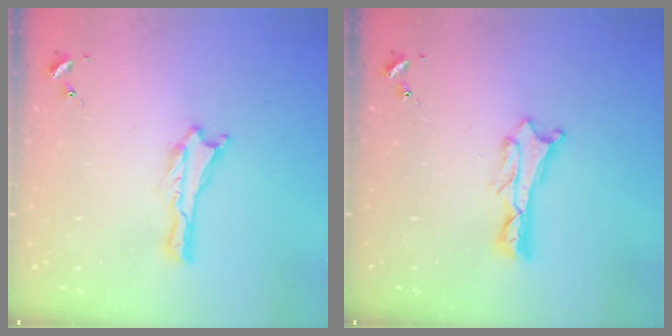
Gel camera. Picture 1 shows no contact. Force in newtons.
{"total": 1.1, "press": 1.0, "slide": 0.2}